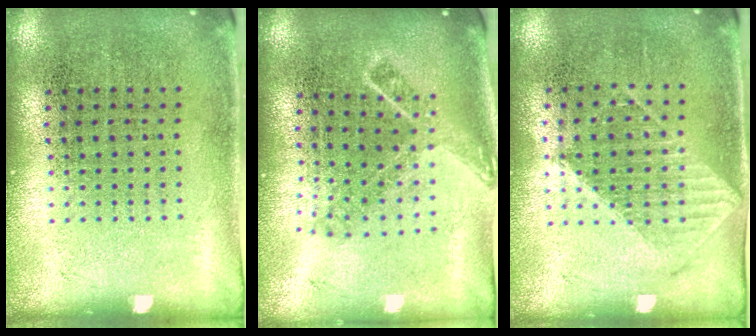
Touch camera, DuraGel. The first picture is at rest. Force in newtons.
{"total": 1.8, "press": 1.3, "slide": 1.3}
{"total": 1.1, "press": 1.0, "slide": 0.3}